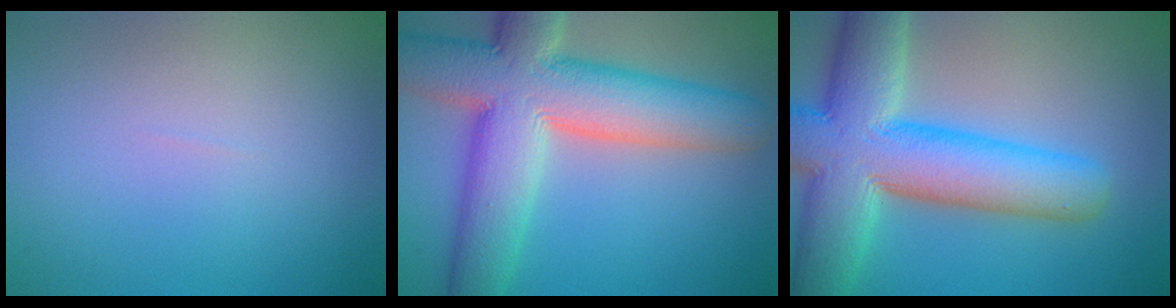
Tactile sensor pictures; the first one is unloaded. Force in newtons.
{"total": 12.7, "press": 12.6, "slide": 1.0}
{"total": 12.9, "press": 12.9, "slide": 0.6}